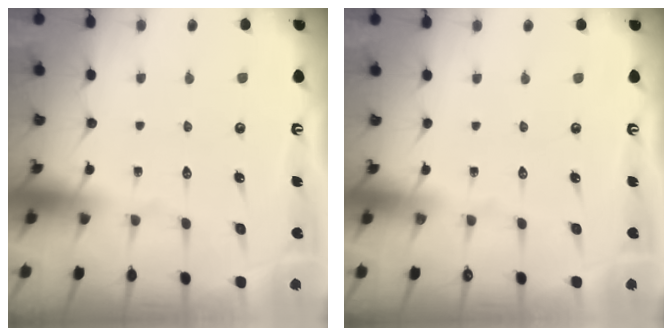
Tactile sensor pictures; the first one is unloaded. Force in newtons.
{"total": 0.0}